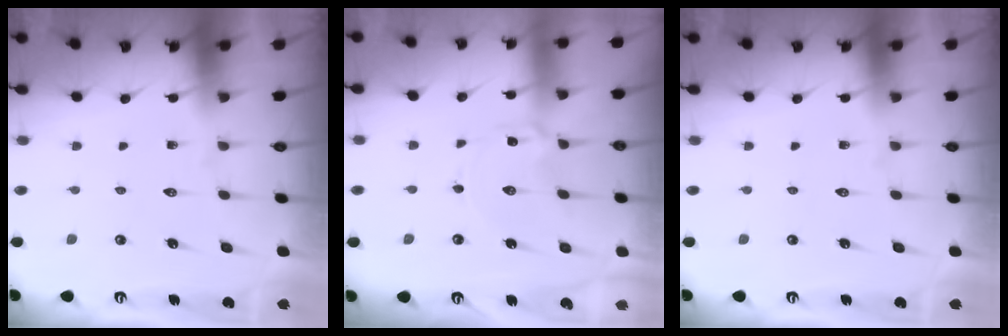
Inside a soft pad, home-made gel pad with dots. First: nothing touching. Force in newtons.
{"total": 0.8, "press": 0.8, "slide": 0.1}
{"total": 0.0}